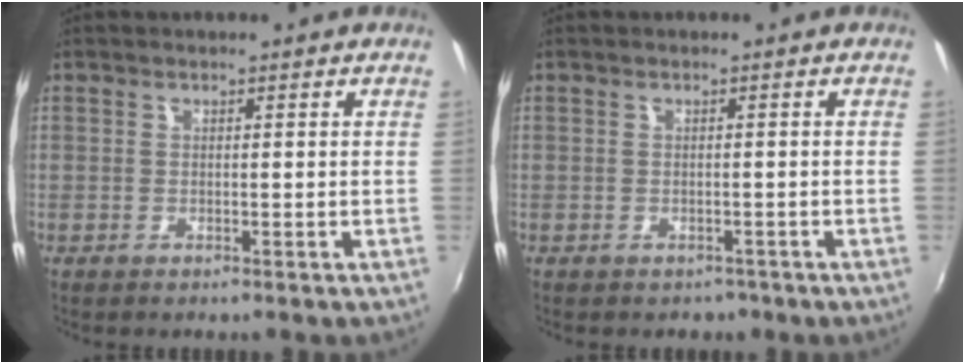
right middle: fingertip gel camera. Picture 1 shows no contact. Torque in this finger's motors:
{"motor_torque": [-0.12, -0.34, -0.16, -0.01]}